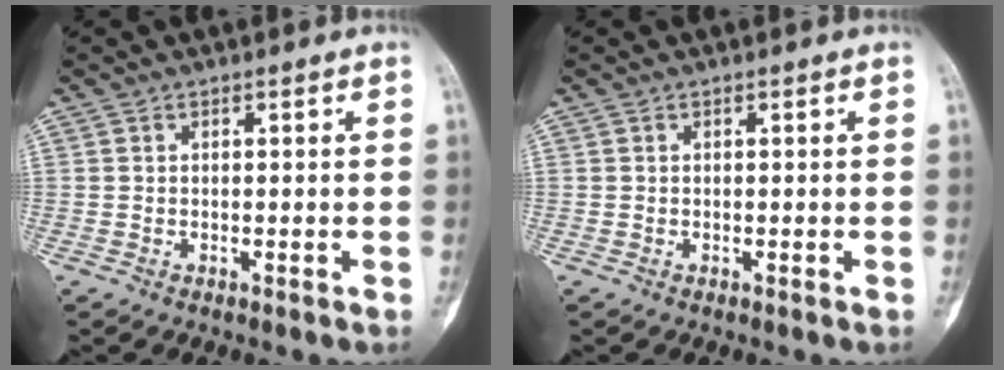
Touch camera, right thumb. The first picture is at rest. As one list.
[{"total": 0.0}]